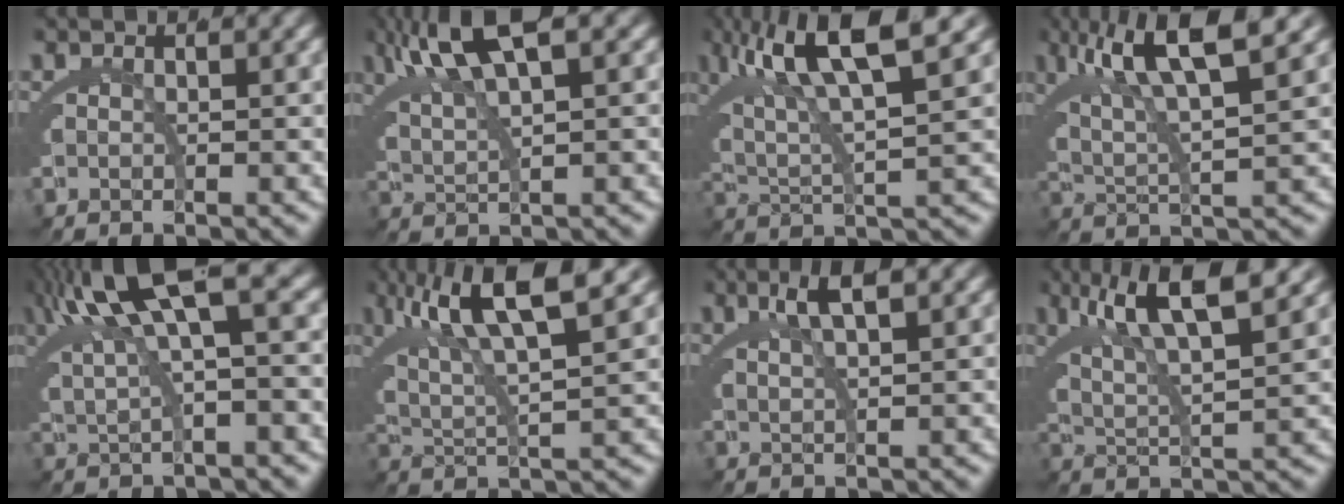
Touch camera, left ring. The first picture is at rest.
{"total": 7.2, "force": [4.2, 1.8, 5.5], "torque": [-0.115, 0.008, 0.075]}
{"total": 9.9, "force": [4.7, 3.3, 8.1], "torque": [-0.157, 0.005, 0.078]}
{"total": 8.2, "force": [4.1, 2.1, 6.8], "torque": [-0.130, 0.002, 0.070]}
{"total": 8.8, "force": [4.2, 3.0, 7.2], "torque": [-0.122, 0.020, 0.069]}
{"total": 9.0, "force": [4.4, 2.6, 7.4], "torque": [-0.144, 0.003, 0.075]}
{"total": 3.7, "force": [2.6, -0.4, 2.6], "torque": [-0.039, 0.008, 0.048]}
{"total": 7.5, "force": [4.0, 1.8, 6.0], "torque": [-0.114, 0.001, 0.069]}